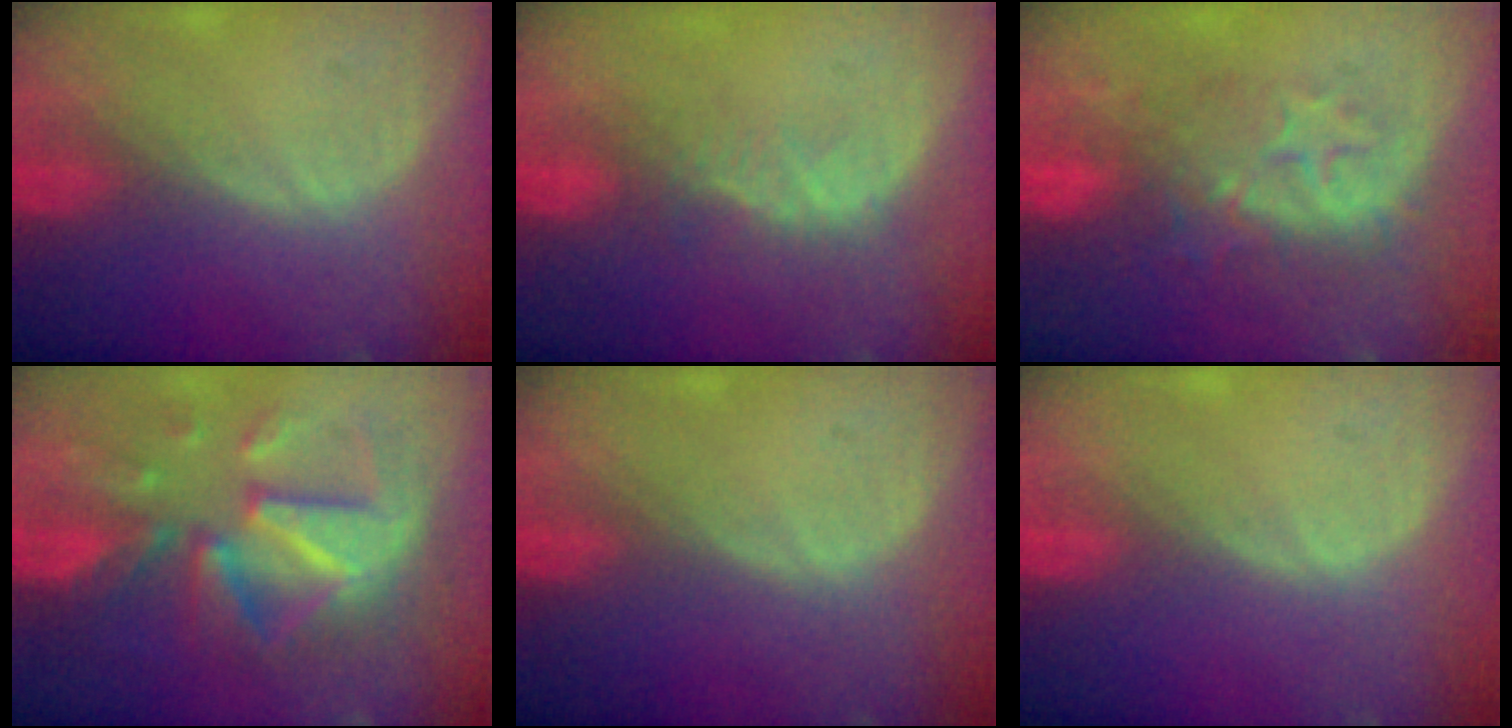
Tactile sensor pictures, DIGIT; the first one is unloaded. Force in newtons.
{"total": 3.4, "press": 3.0, "slide": 1.6}
{"total": 8.4, "press": 8.2, "slide": 2.0}
{"total": 12.3, "press": 12.3, "slide": 1.2}
{"total": 0.0}
{"total": 0.0}